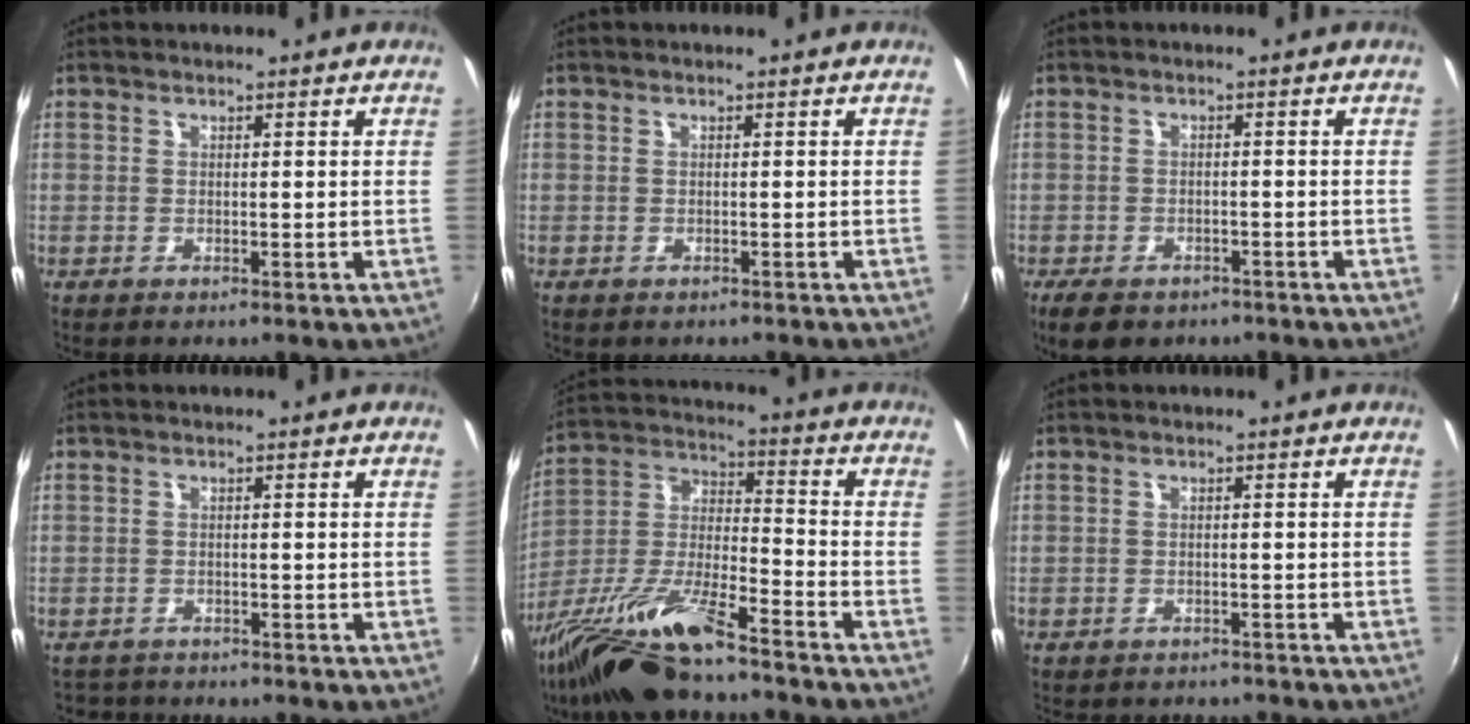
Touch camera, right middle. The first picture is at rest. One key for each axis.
{"total": 0.7, "fx": -0.5, "fy": 0.5, "fz": 0.2, "tx": -0.007, "ty": -0.002, "tz": -0.005}
{"total": 6.8, "fx": -4.7, "fy": 3.6, "fz": 3.3, "tx": -0.078, "ty": -0.018, "tz": -0.072}
{"total": 3.4, "fx": -3.1, "fy": 1.4, "fz": 0.2, "tx": -0.014, "ty": -0.005, "tz": -0.053}
{"total": 16.6, "fx": -12.7, "fy": 3.0, "fz": 10.3, "tx": -0.211, "ty": -0.012, "tz": -0.245}
{"total": 3.9, "fx": -3.4, "fy": 1.7, "fz": 0.8, "tx": -0.023, "ty": -0.007, "tz": -0.048}